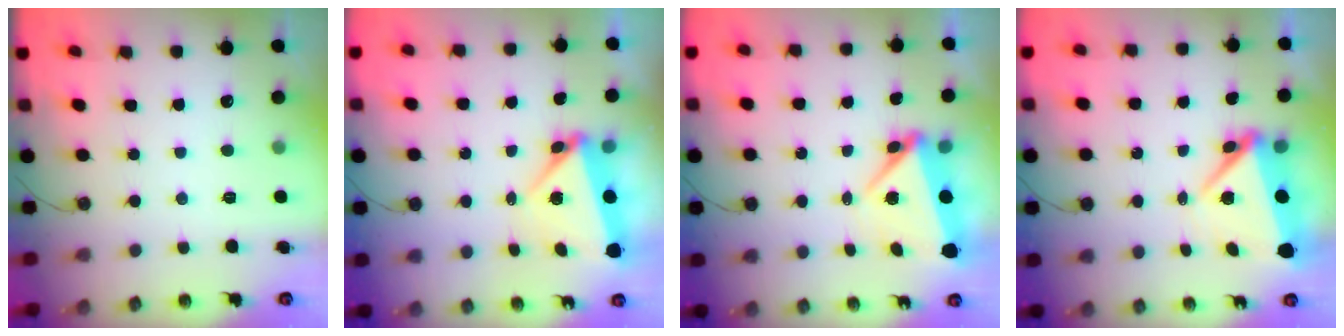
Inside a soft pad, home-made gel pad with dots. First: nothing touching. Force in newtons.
{"total": 5.2, "press": 5.2, "slide": 0.2}
{"total": 6.5, "press": 6.5, "slide": 0.5}
{"total": 6.1, "press": 6.0, "slide": 1.0}